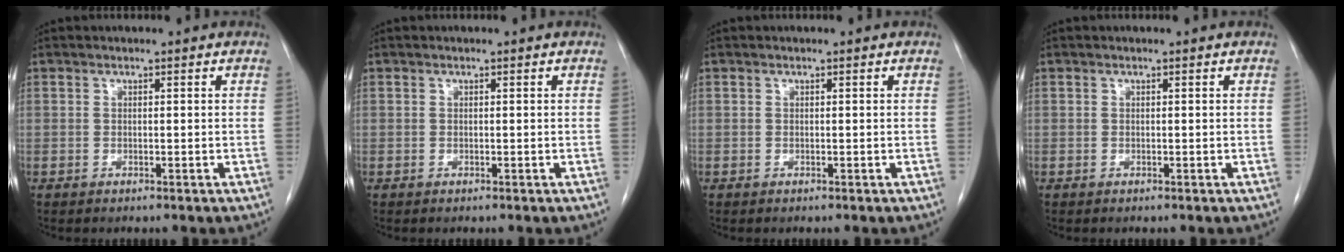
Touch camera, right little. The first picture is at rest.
{"total": 0.0}
{"total": 0.0}
{"total": 0.0}